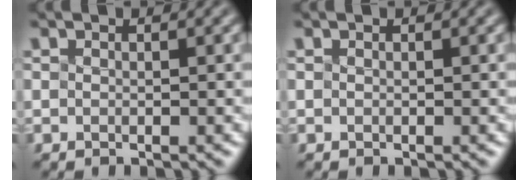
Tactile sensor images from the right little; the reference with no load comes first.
{"total": 0.0}